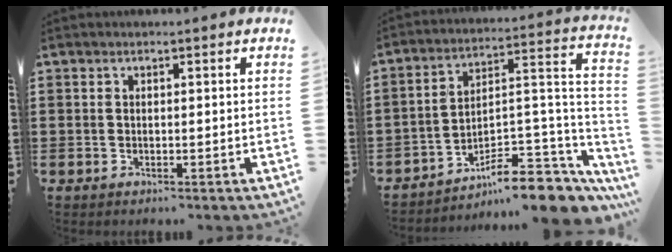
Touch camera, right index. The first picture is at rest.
{"total": 9.4, "force": [-7.5, 2.7, 5.0], "torque": [-0.066, 0.018, -0.139]}